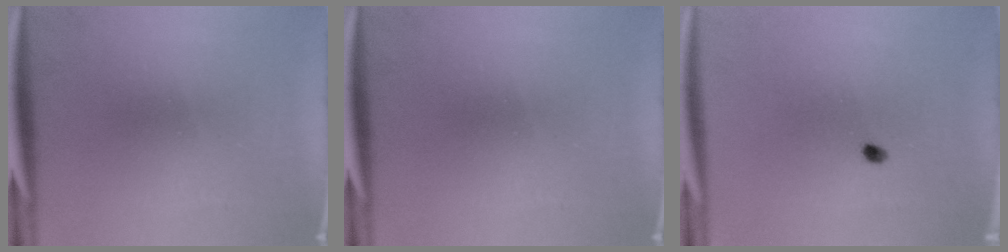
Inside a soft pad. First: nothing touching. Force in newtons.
{"total": 0.0}
{"total": 0.9}